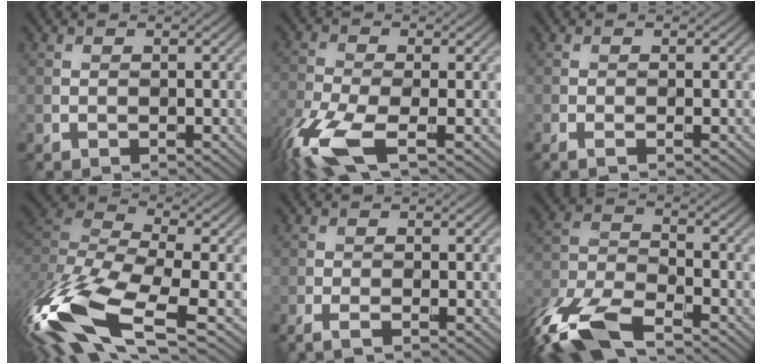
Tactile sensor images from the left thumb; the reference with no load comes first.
{"total": 9.1, "force": [-4.9, 3.1, 7.1], "torque": [-0.170, -0.022, -0.108]}
{"total": 0.8, "force": [-0.2, 0.1, 0.7], "torque": [-0.020, 0.000, -0.008]}
{"total": 17.2, "force": [-7.9, 6.4, 13.9], "torque": [-0.350, -0.024, -0.145]}
{"total": 1.4, "force": [-0.6, 0.1, 1.2], "torque": [-0.031, -0.001, -0.020]}
{"total": 11.6, "force": [-8.3, 3.8, 7.1], "torque": [-0.160, -0.016, -0.182]}